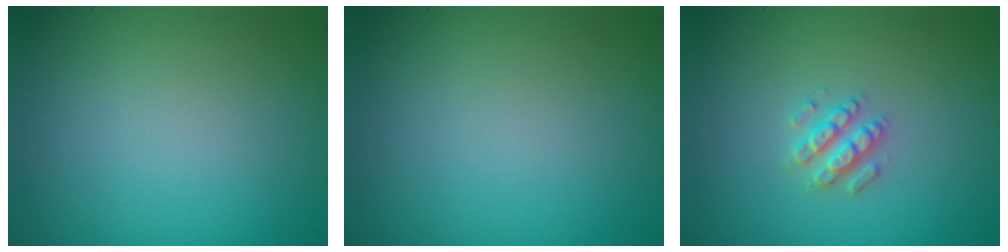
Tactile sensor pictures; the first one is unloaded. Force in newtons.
{"total": 0.0}
{"total": 2.5, "press": 2.4, "slide": 0.5}